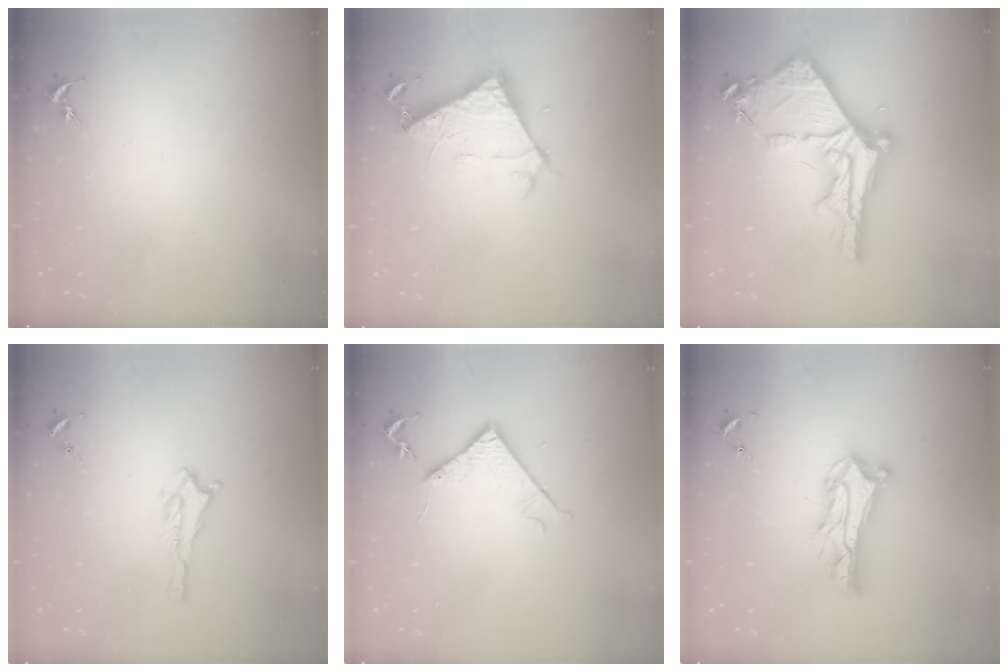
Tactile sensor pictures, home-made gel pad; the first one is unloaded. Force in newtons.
{"total": 6.5, "press": 6.5, "slide": 0.5}
{"total": 10.5, "press": 10.4, "slide": 1.1}
{"total": 1.5, "press": 1.4, "slide": 0.2}
{"total": 5.1, "press": 5.1, "slide": 0.6}
{"total": 9.6, "press": 9.6, "slide": 0.9}